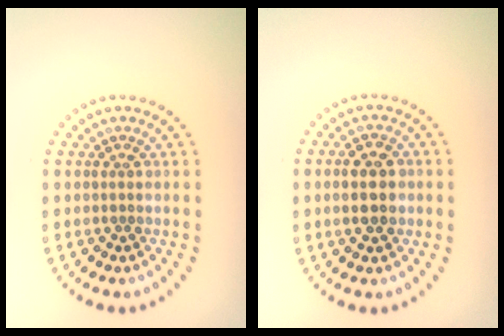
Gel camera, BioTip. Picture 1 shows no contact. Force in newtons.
{"total": 4.3, "press": 4.3, "slide": 0.2}